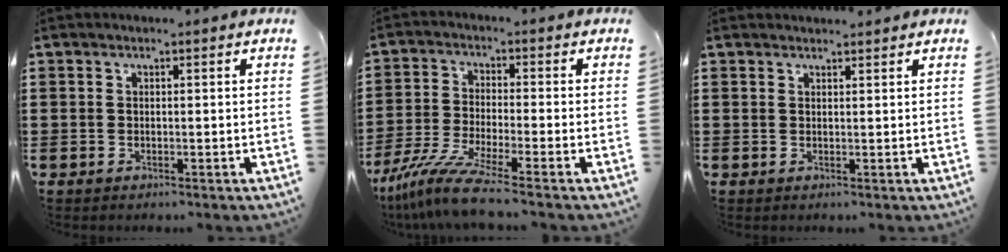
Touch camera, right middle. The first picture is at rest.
{"total": 8.0, "force": [-6.2, 0.2, 5.0], "torque": [-0.118, -0.017, -0.125]}
{"total": 1.1, "force": [1.1, 0.1, 0.0], "torque": [0.005, -0.003, 0.020]}